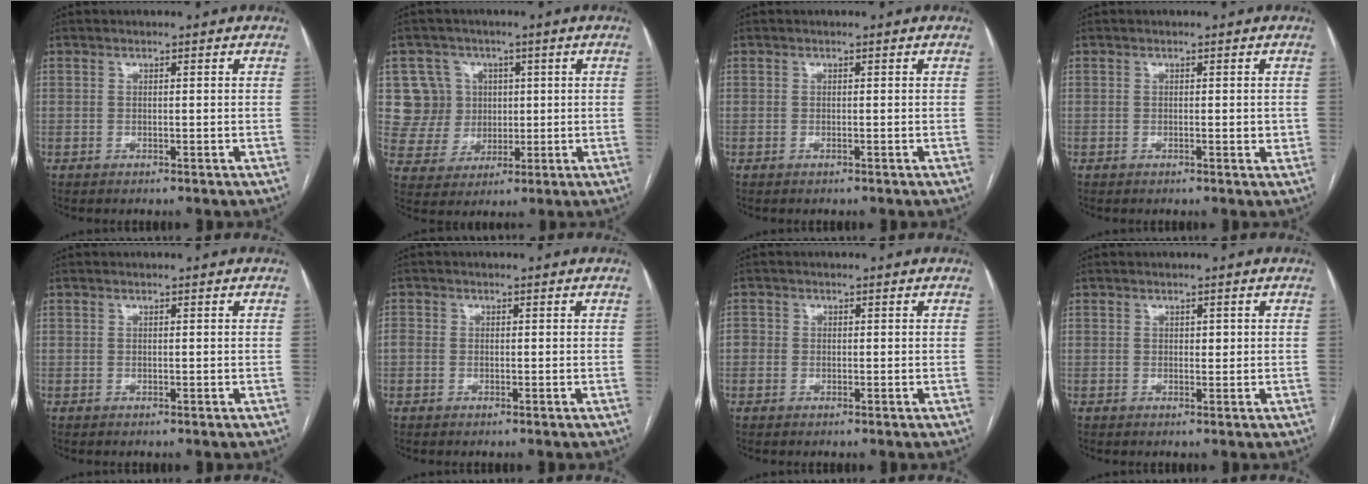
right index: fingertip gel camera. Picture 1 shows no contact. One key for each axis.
{"total": 8.0, "fx": 2.2, "fy": 7.7, "fz": 0.4, "tx": -0.009, "ty": 0.023, "tz": 0.048}
{"total": 0.0}
{"total": 1.5, "fx": 0.0, "fy": 0.6, "fz": 1.4, "tx": -0.017, "ty": -0.003, "tz": 0.001}
{"total": 0.0}
{"total": 1.4, "fx": -0.1, "fy": 1.3, "fz": 0.7, "tx": -0.008, "ty": 0.010, "tz": -0.001}
{"total": 1.8, "fx": -0.1, "fy": 1.8, "fz": 0.6, "tx": 0.001, "ty": 0.008, "tz": -0.002}
{"total": 0.7, "fx": 0.2, "fy": 0.4, "fz": 0.5, "tx": -0.004, "ty": 0.000, "tz": 0.002}